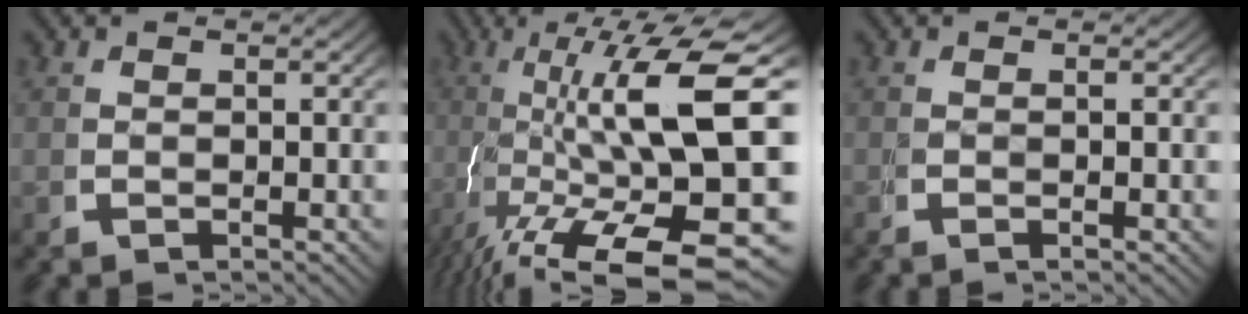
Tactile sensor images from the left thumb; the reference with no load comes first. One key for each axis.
{"total": 17.2, "fx": -2.1, "fy": 8.5, "fz": 14.8, "tx": -0.276, "ty": -0.070, "tz": 0.016}
{"total": 1.2, "fx": 0.1, "fy": -0.2, "fz": 1.2, "tx": -0.025, "ty": 0.005, "tz": -0.004}